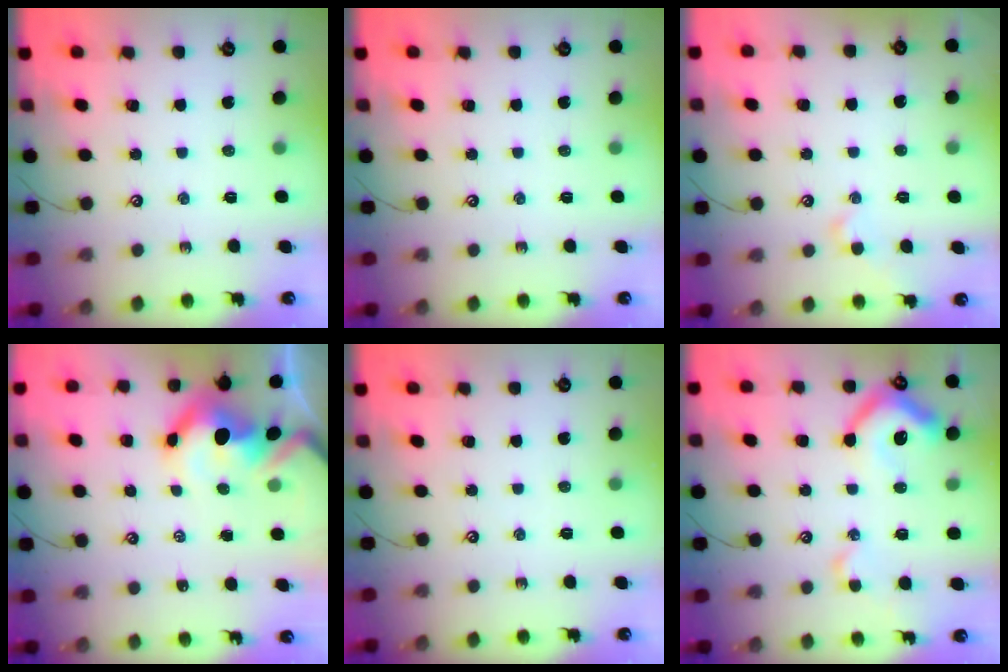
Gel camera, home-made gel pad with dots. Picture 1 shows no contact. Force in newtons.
{"total": 0.0}
{"total": 0.0}
{"total": 12.4, "press": 12.4, "slide": 1.5}
{"total": 0.0}
{"total": 10.2, "press": 10.2, "slide": 1.0}